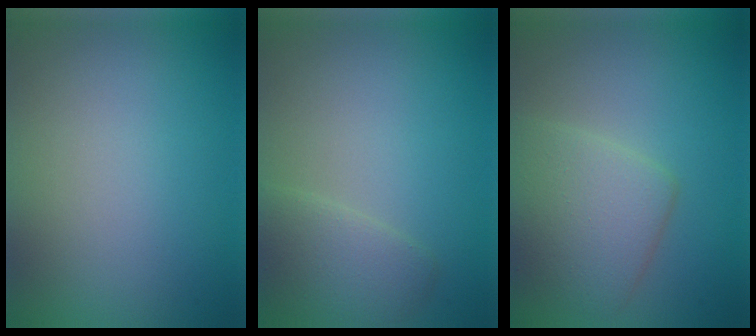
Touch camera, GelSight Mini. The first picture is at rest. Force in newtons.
{"total": 2.8, "press": 2.8, "slide": 0.2}
{"total": 4.8, "press": 4.8, "slide": 0.3}